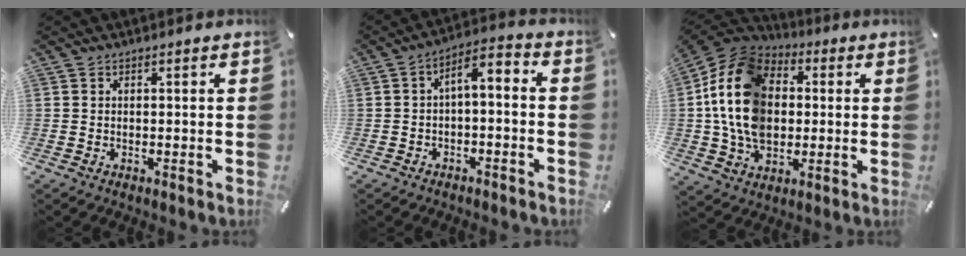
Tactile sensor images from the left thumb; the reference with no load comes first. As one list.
[{"total": 4.6, "force": [-2.3, 2.1, 3.4], "torque": [-0.060, 0.008, -0.044]}, {"total": 17.7, "force": [0.4, 13.7, 11.2], "torque": [-0.258, 0.006, 0.005]}]